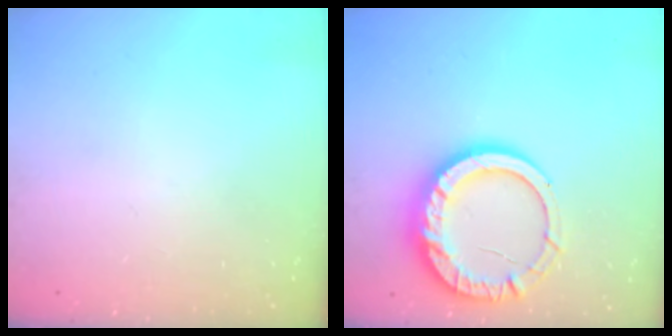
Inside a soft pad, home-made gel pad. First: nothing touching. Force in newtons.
{"total": 16.2, "press": 16.0, "slide": 2.1}